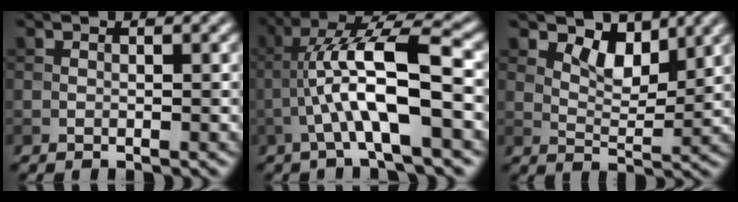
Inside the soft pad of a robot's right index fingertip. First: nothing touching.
{"total": 8.0, "force": [-1.6, 1.4, 7.6], "torque": [-0.133, 0.023, -0.031]}
{"total": 4.0, "force": [2.6, 1.9, 2.3], "torque": [-0.047, -0.009, 0.042]}